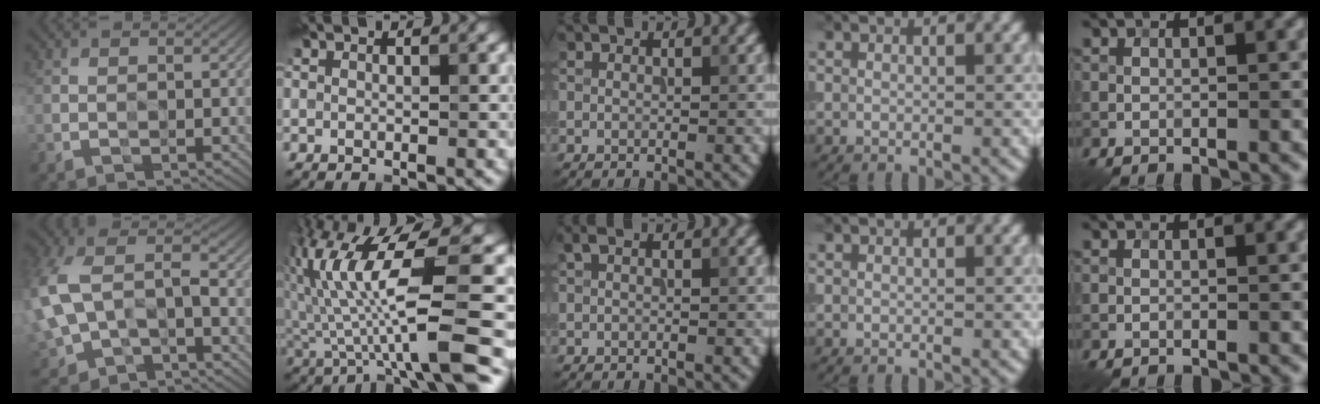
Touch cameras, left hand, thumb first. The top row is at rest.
{"thumb": {"total": 12.0, "force": [-1.5, 7.9, 8.8], "torque": [-0.241, -0.003, -0.033]}, "index": {"total": 11.0, "force": [0.7, 2.2, 10.8], "torque": [-0.190, 0.018, 0.015]}, "middle": {"total": 0.8, "force": [0.2, 0.4, 0.7], "torque": [-0.015, 0.005, 0.003]}, "little": {"total": 0.6, "force": [-0.6, 0.0, 0.0], "torque": [0.005, -0.002, -0.012]}}